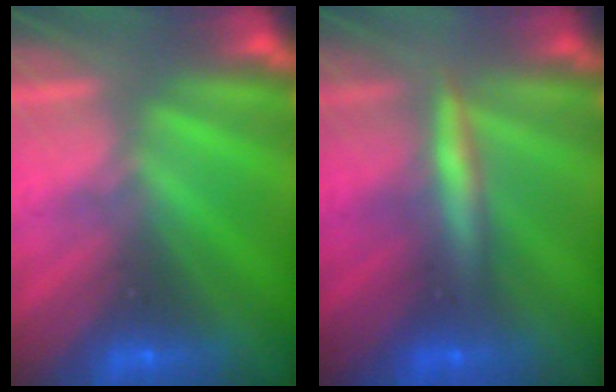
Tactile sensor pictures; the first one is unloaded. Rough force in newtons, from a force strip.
{"total": 2.6}